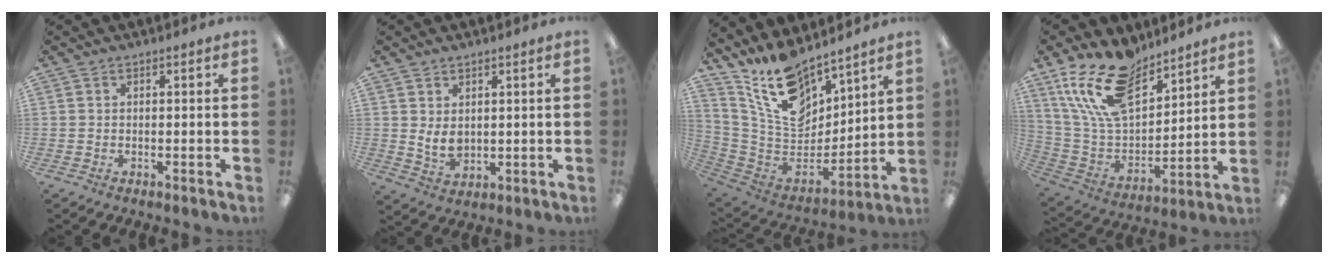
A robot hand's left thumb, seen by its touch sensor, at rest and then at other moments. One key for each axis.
{"total": 4.5, "fx": 1.6, "fy": 3.0, "fz": 3.1, "tx": -0.050, "ty": -0.013, "tz": 0.027}
{"total": 16.3, "fx": 13.0, "fy": 7.0, "fz": 6.7, "tx": -0.137, "ty": -0.092, "tz": 0.238}
{"total": 19.3, "fx": 13.4, "fy": 9.5, "fz": 10.2, "tx": -0.210, "ty": -0.069, "tz": 0.247}